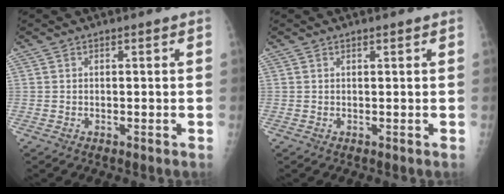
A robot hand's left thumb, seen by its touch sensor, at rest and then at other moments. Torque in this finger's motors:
{"motor_torque": [0.14, 0.32, -0.35, -0.17, -0.01]}